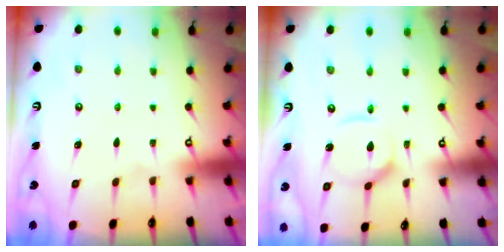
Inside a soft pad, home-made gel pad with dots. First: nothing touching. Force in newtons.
{"total": 10.5, "press": 10.4, "slide": 1.1}